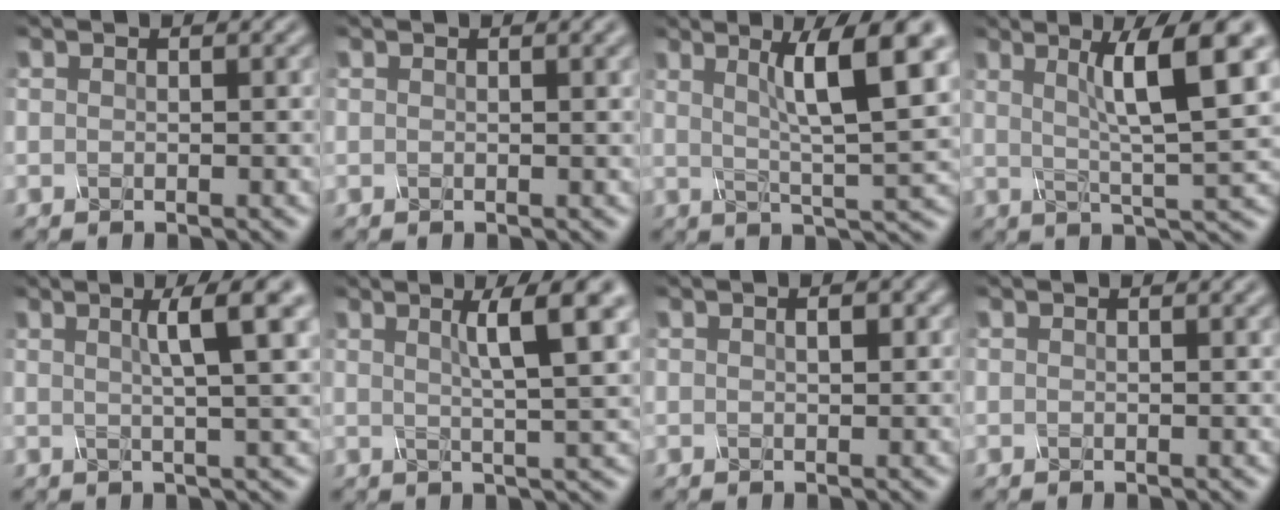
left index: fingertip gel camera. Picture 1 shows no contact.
{"total": 2.4, "force": [1.3, 0.9, 1.8], "torque": [-0.014, 0.012, 0.013]}
{"total": 8.6, "force": [2.7, 1.6, 8.0], "torque": [-0.117, 0.007, 0.052]}
{"total": 8.3, "force": [2.4, 1.4, 7.8], "torque": [-0.115, 0.006, 0.048]}
{"total": 5.7, "force": [2.0, 1.0, 5.2], "torque": [-0.060, 0.017, 0.030]}
{"total": 6.4, "force": [2.3, 1.1, 5.8], "torque": [-0.072, 0.013, 0.039]}
{"total": 1.1, "force": [0.2, 0.4, 1.0], "torque": [-0.011, -0.002, 0.007]}
{"total": 1.3, "force": [0.7, 0.5, 1.0], "torque": [-0.006, 0.006, 0.011]}